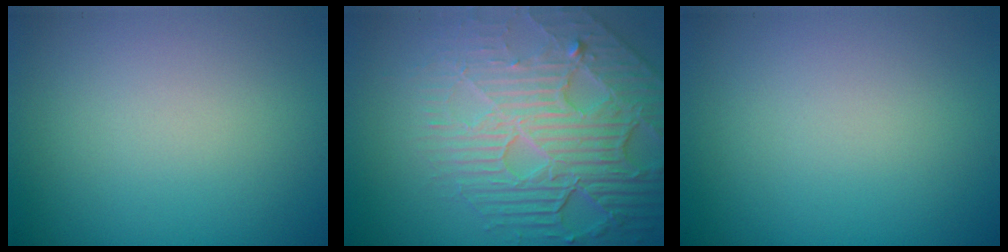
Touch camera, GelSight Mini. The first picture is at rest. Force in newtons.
{"total": 6.7, "press": 5.3, "slide": 4.1}
{"total": 0.0}